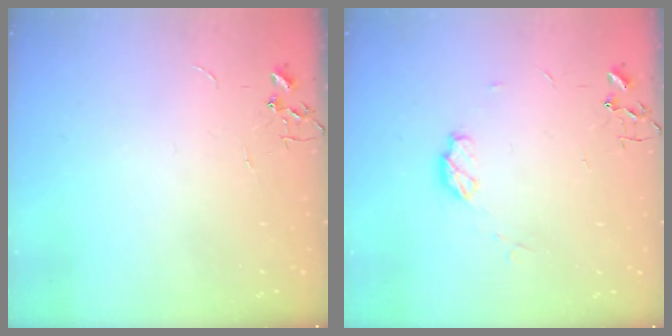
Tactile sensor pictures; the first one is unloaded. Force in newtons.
{"total": 6.3, "press": 6.2, "slide": 0.5}